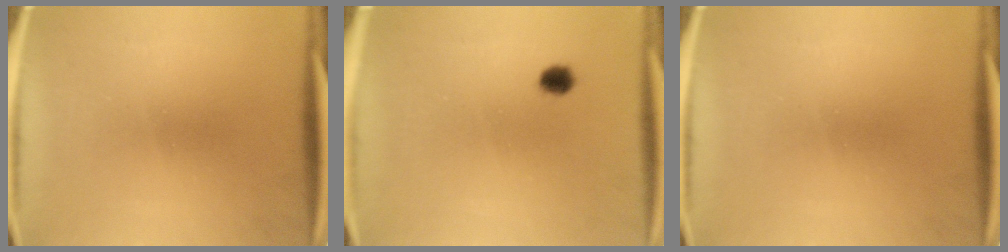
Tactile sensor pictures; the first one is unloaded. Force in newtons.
{"total": 2.4}
{"total": 0.0}